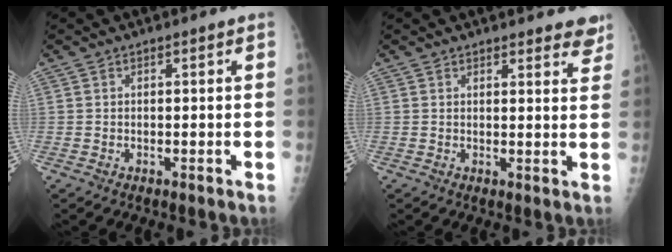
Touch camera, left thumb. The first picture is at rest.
{"total": 5.6, "force": [4.9, 1.8, 2.0], "torque": [0.011, -0.023, 0.047]}